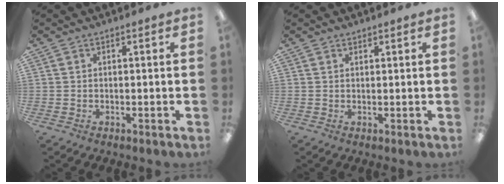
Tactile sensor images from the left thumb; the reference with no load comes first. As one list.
[{"total": 0.9, "force": [0.8, 0.4, 0.1], "torque": [0.006, -0.003, 0.013]}]